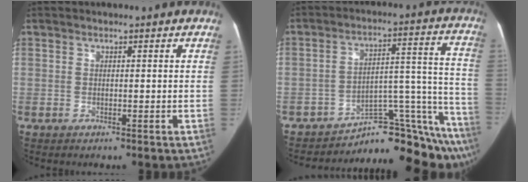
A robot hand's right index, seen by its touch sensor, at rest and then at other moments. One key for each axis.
{"total": 15.4, "fx": -14.3, "fy": 3.3, "fz": 4.6, "tx": -0.006, "ty": 0.082, "tz": -0.191}